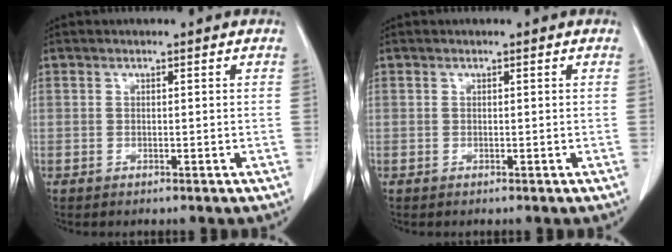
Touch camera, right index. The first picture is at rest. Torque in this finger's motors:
{"motor_torque": [0.08, -0.03, -0.01, 0.00]}